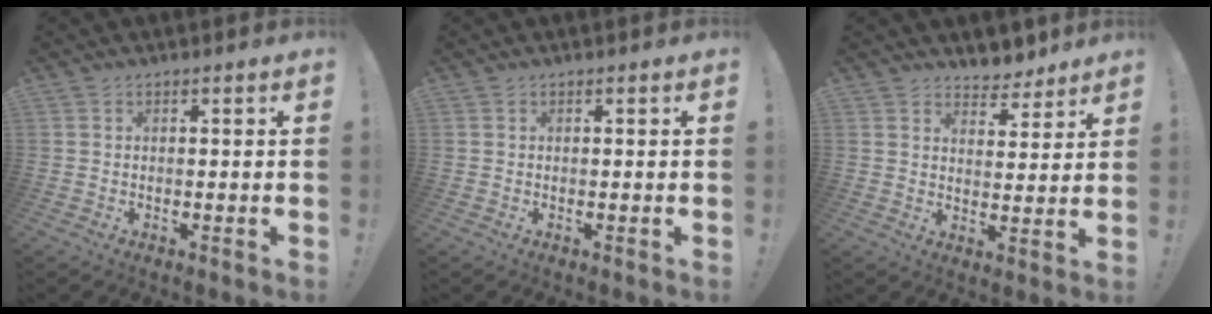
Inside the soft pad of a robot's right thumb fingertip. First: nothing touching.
{"total": 0.0}
{"total": 6.3, "force": [5.8, 2.4, 0.8], "torque": [0.002, -0.049, 0.104]}